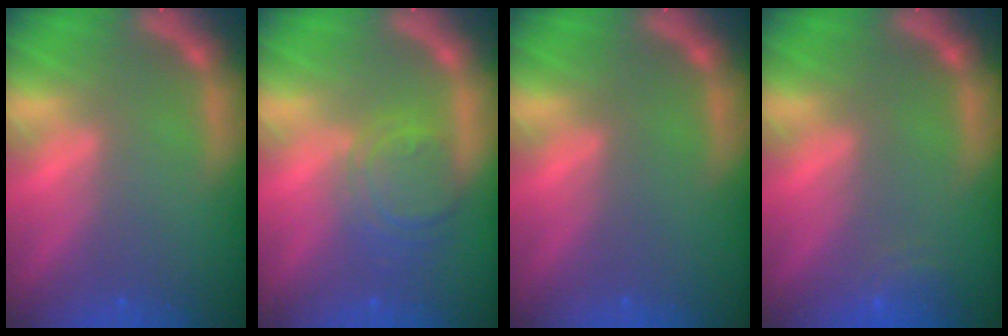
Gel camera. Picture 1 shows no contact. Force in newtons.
{"total": 5.0}
{"total": 0.0}
{"total": 2.5}